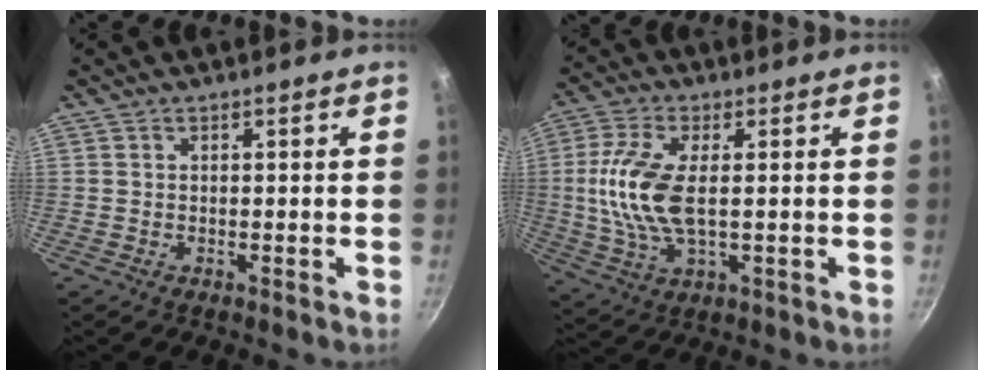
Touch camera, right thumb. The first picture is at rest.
{"total": 12.3, "force": [0.6, 5.6, 10.9], "torque": [-0.232, 0.000, 0.009]}